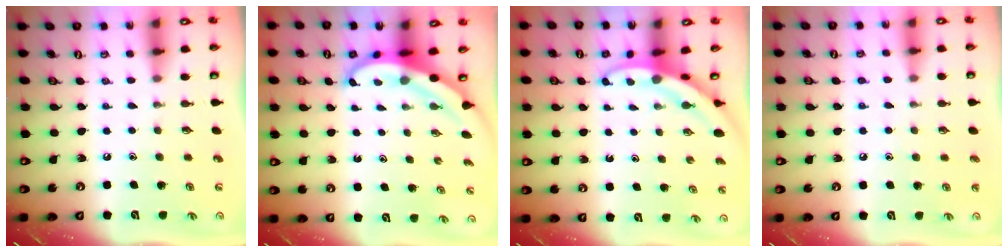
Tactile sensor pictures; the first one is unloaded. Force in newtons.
{"total": 4.5, "press": 4.5, "slide": 0.7}
{"total": 3.4, "press": 3.4, "slide": 0.2}
{"total": 4.4, "press": 4.4, "slide": 0.4}